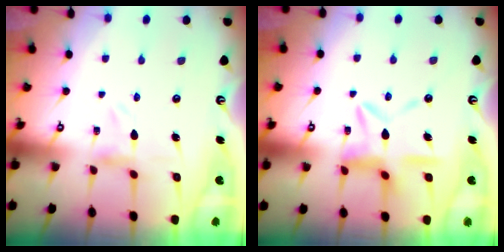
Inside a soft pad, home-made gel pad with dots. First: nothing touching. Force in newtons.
{"total": 11.9, "press": 11.8, "slide": 1.2}